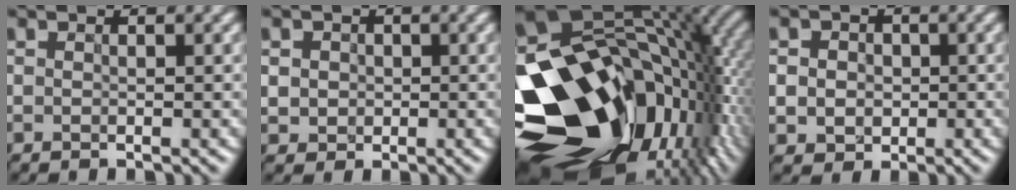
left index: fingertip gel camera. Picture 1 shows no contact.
{"total": 3.1, "force": [1.0, 2.7, 1.1], "torque": [-0.005, 0.023, 0.008]}
{"total": 19.2, "force": [-4.3, 13.4, 13.0], "torque": [-0.277, -0.044, -0.045]}
{"total": 5.1, "force": [0.1, 4.7, 1.8], "torque": [-0.024, 0.028, -0.017]}